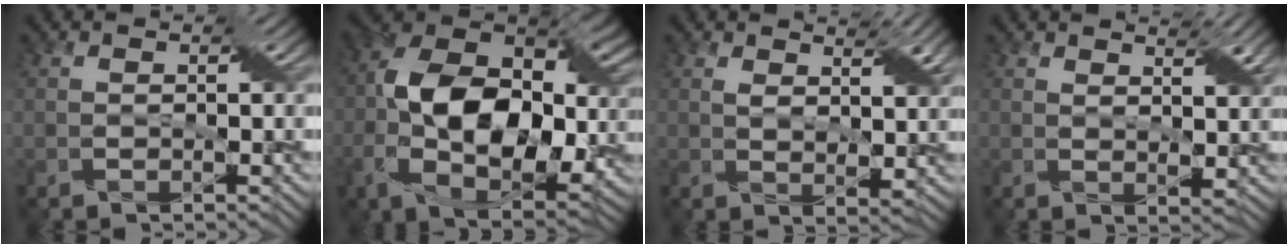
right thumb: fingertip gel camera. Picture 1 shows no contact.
{"total": 16.0, "force": [-0.2, 10.4, 12.2], "torque": [-0.232, 0.004, -0.014]}
{"total": 4.8, "force": [2.6, 2.0, 3.5], "torque": [-0.065, -0.005, 0.047]}
{"total": 4.3, "force": [2.7, 1.2, 3.0], "torque": [-0.055, -0.004, 0.047]}